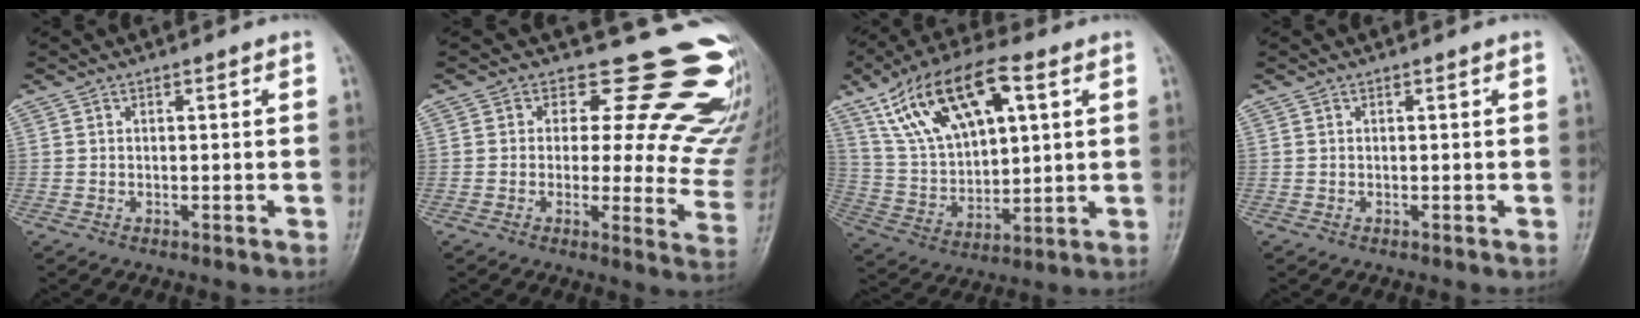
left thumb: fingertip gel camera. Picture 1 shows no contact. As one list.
[{"total": 19.8, "force": [13.4, 9.3, 11.2], "torque": [-0.084, -0.079, 0.130]}, {"total": 19.2, "force": [8.6, 9.3, 14.4], "torque": [-0.239, -0.009, 0.163]}, {"total": 0.0}]